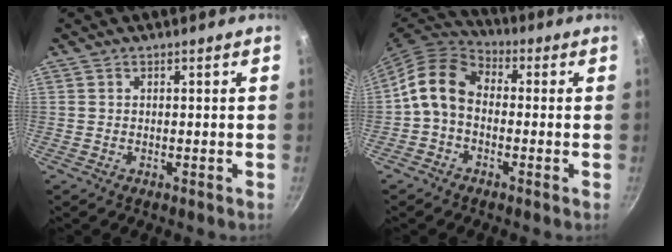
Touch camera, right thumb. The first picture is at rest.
{"total": 10.0, "force": [-1.0, 7.6, 6.5], "torque": [-0.107, 0.036, -0.040]}